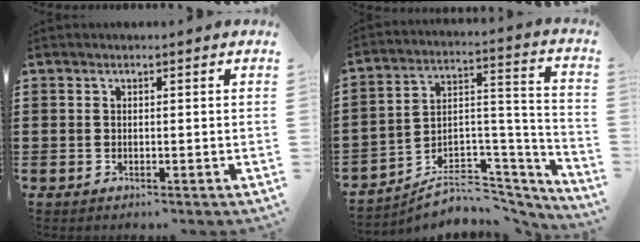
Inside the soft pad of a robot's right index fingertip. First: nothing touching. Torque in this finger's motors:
{"motor_torque": [-1.50, 0.64, -1.05, -0.21]}